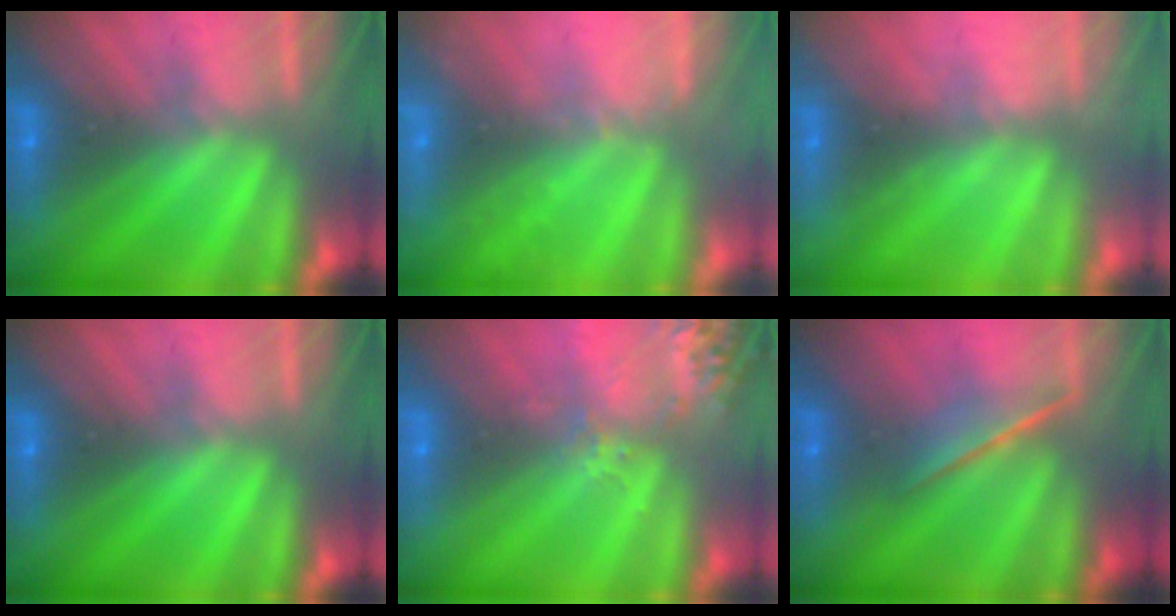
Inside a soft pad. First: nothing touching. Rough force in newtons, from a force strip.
{"total": 2.3}
{"total": 2.1}
{"total": 0.0}
{"total": 2.7}
{"total": 1.6}